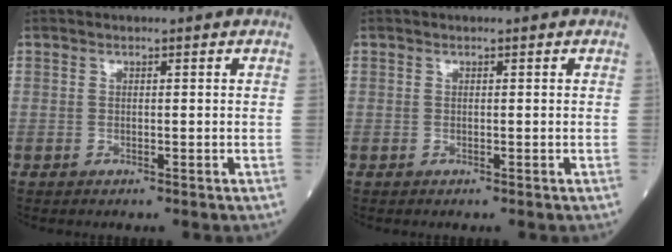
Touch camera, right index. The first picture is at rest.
{"total": 0.0}